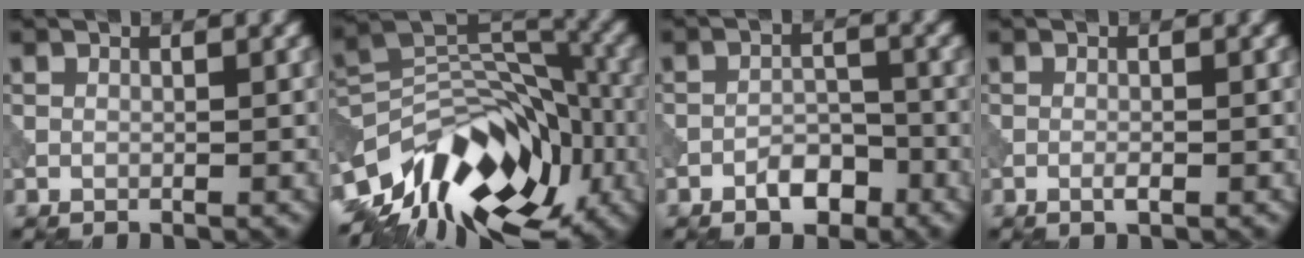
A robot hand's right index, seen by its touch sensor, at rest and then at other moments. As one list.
[{"total": 13.5, "force": [-8.0, 7.6, 7.7], "torque": [-0.135, 0.018, -0.144]}, {"total": 2.9, "force": [-1.9, 1.5, 1.6], "torque": [-0.020, 0.008, -0.033]}, {"total": 0.9, "force": [-0.4, 0.2, 0.8], "torque": [-0.015, -0.002, -0.008]}]